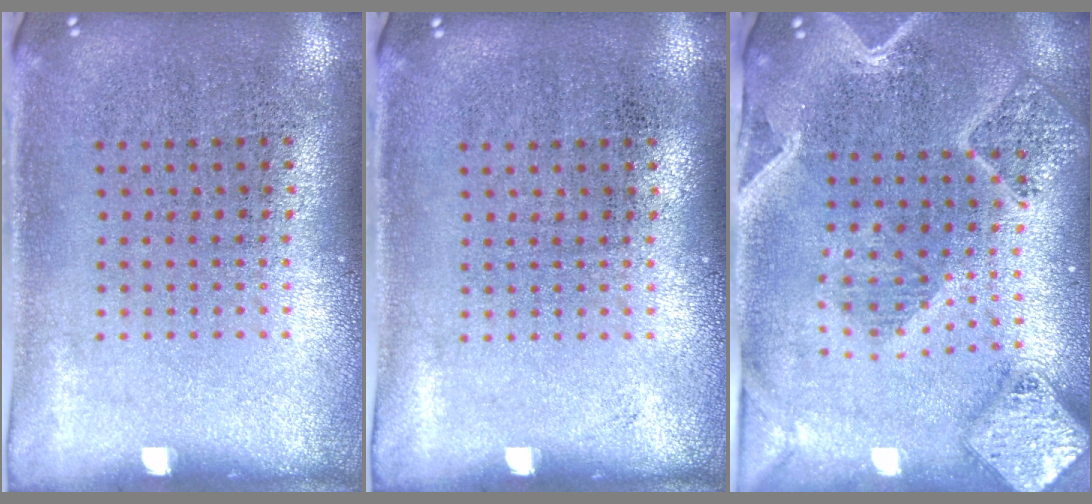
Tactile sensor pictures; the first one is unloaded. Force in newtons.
{"total": 0.0}
{"total": 2.9, "press": 2.5, "slide": 1.4}